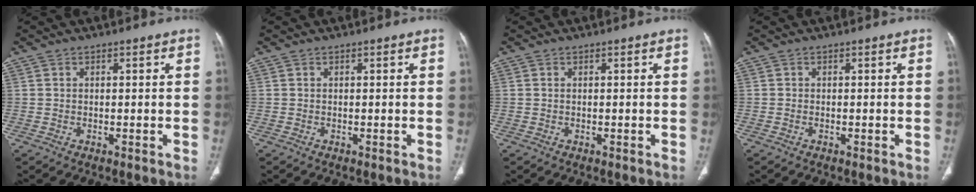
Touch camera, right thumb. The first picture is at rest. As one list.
[{"total": 0.0}, {"total": 0.0}, {"total": 0.0}]